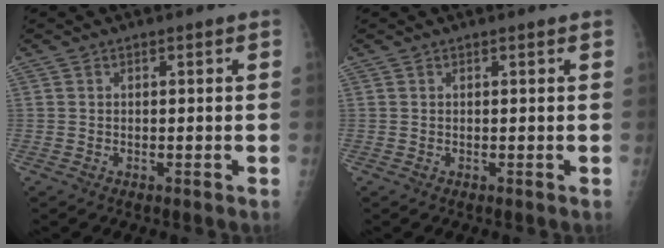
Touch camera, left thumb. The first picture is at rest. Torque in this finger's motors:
{"motor_torque": [-0.01, 0.01, -0.01, -0.02, 0.00]}